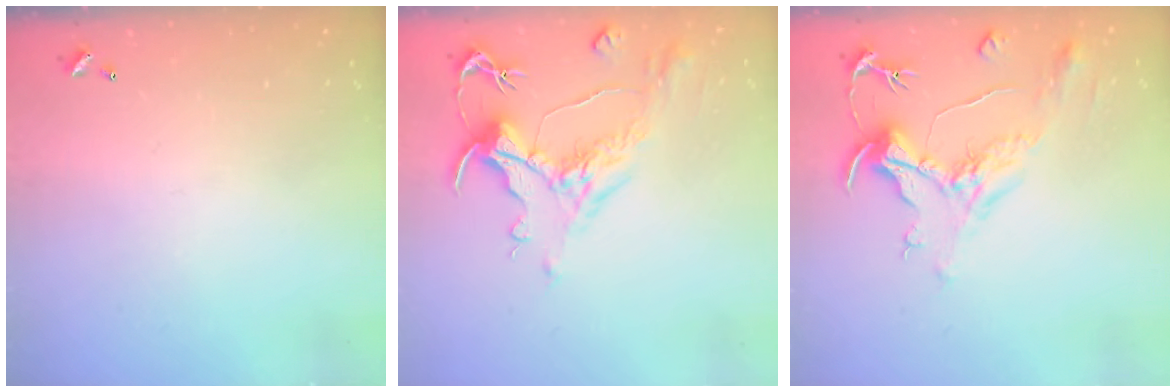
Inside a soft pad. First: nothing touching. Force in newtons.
{"total": 1.5, "press": 0.5, "slide": 1.4}
{"total": 2.3, "press": 1.8, "slide": 1.3}